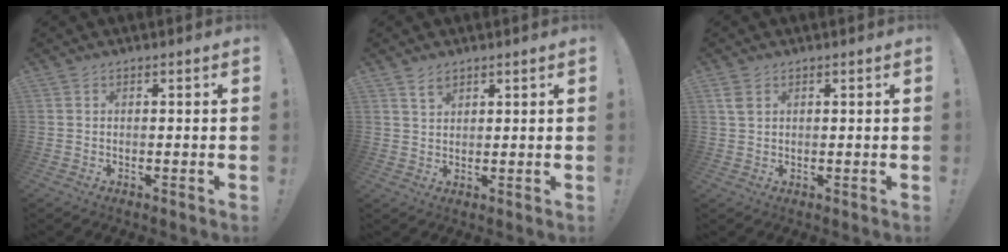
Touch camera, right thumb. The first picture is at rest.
{"total": 3.3, "force": [2.4, 1.9, 1.3], "torque": [-0.020, -0.009, 0.044]}
{"total": 3.0, "force": [1.5, 1.7, 1.9], "torque": [-0.033, 0.001, 0.028]}